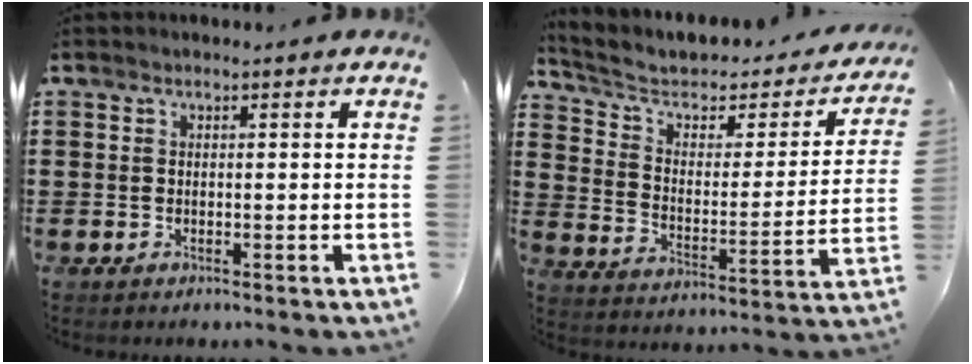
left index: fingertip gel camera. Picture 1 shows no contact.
{"total": 4.5, "force": [3.0, 2.4, 2.4], "torque": [-0.065, -0.020, 0.044]}